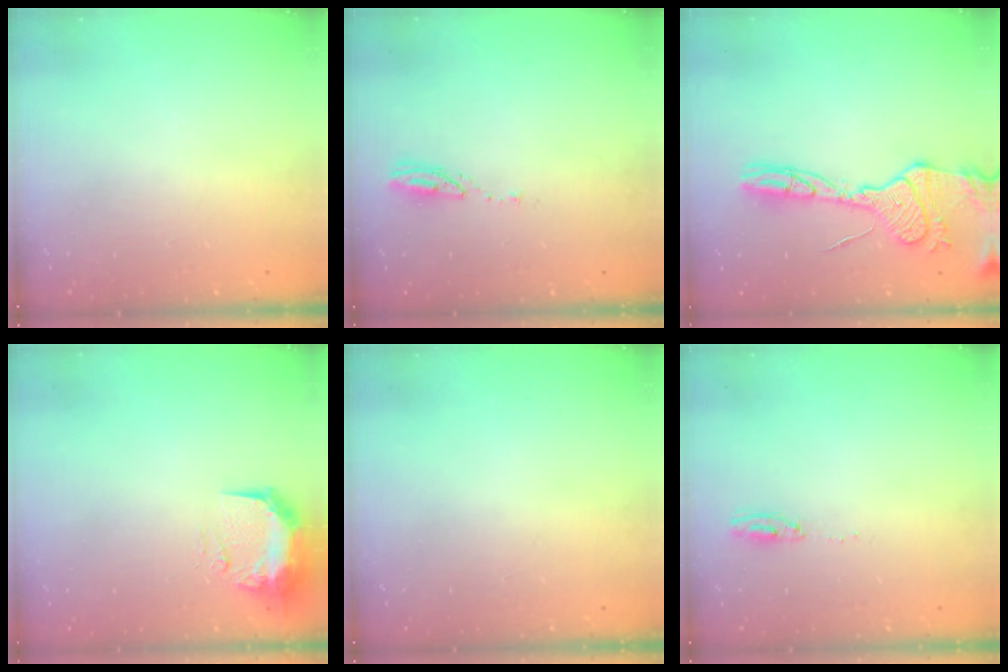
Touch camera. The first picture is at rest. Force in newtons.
{"total": 3.6, "press": 3.6, "slide": 0.3}
{"total": 17.0, "press": 17.0, "slide": 1.6}
{"total": 11.4, "press": 10.0, "slide": 5.4}
{"total": 0.0}
{"total": 4.6, "press": 4.4, "slide": 1.3}